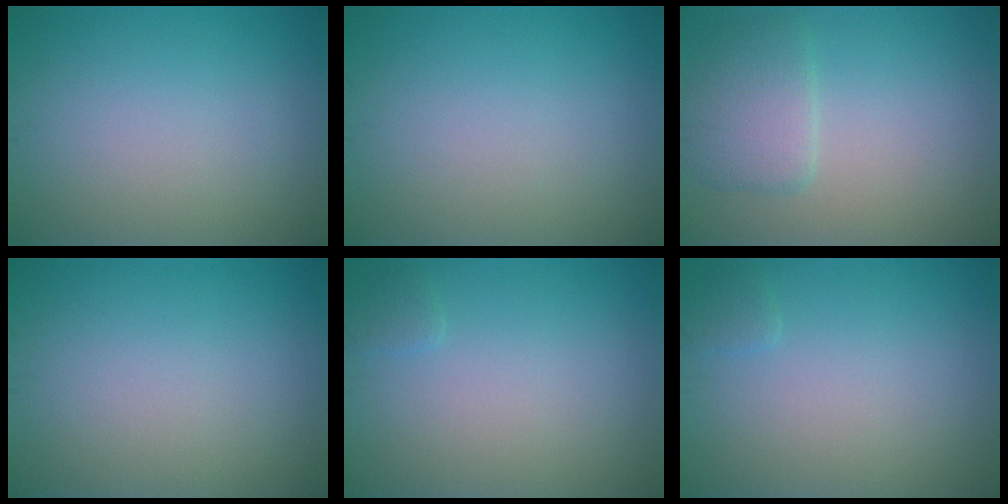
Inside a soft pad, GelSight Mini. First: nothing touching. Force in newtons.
{"total": 0.0}
{"total": 3.1, "press": 3.1, "slide": 0.2}
{"total": 0.0}
{"total": 0.8, "press": 0.8, "slide": 0.1}
{"total": 0.8, "press": 0.8, "slide": 0.1}